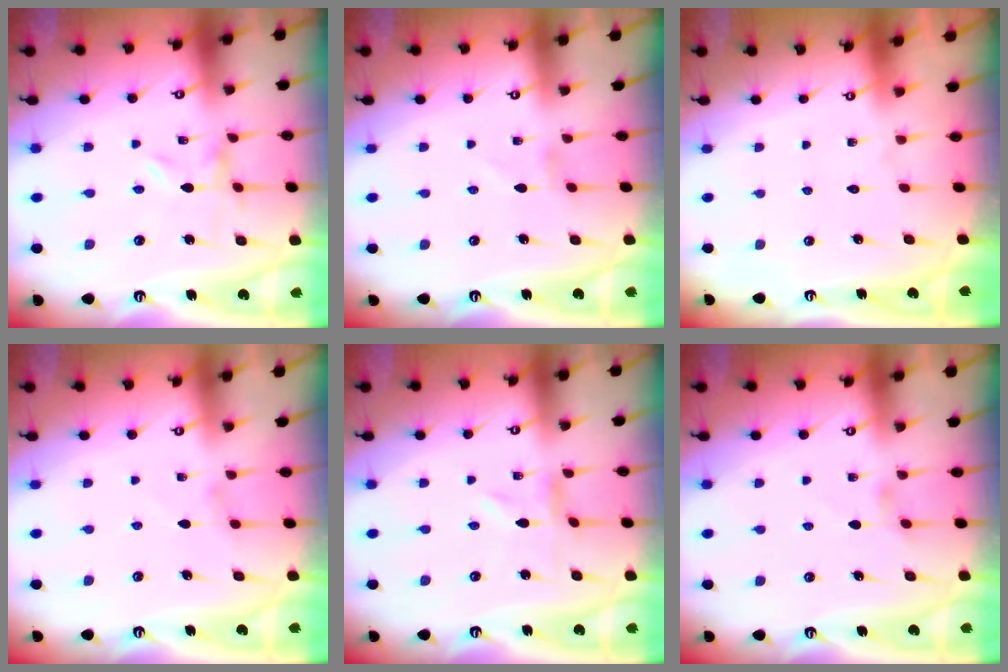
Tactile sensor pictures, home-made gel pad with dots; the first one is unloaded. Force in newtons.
{"total": 0.0}
{"total": 1.6, "press": 1.6, "slide": 0.1}
{"total": 0.8, "press": 0.8, "slide": 0.3}
{"total": 0.0}
{"total": 1.3, "press": 1.2, "slide": 0.3}